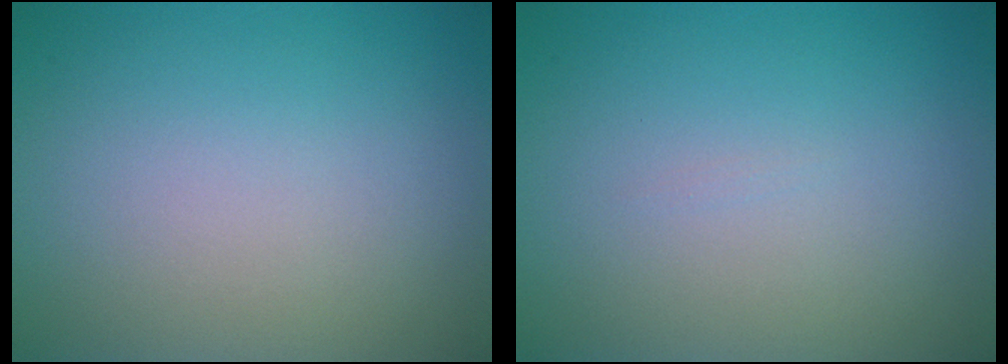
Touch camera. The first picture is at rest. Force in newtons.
{"total": 0.0}